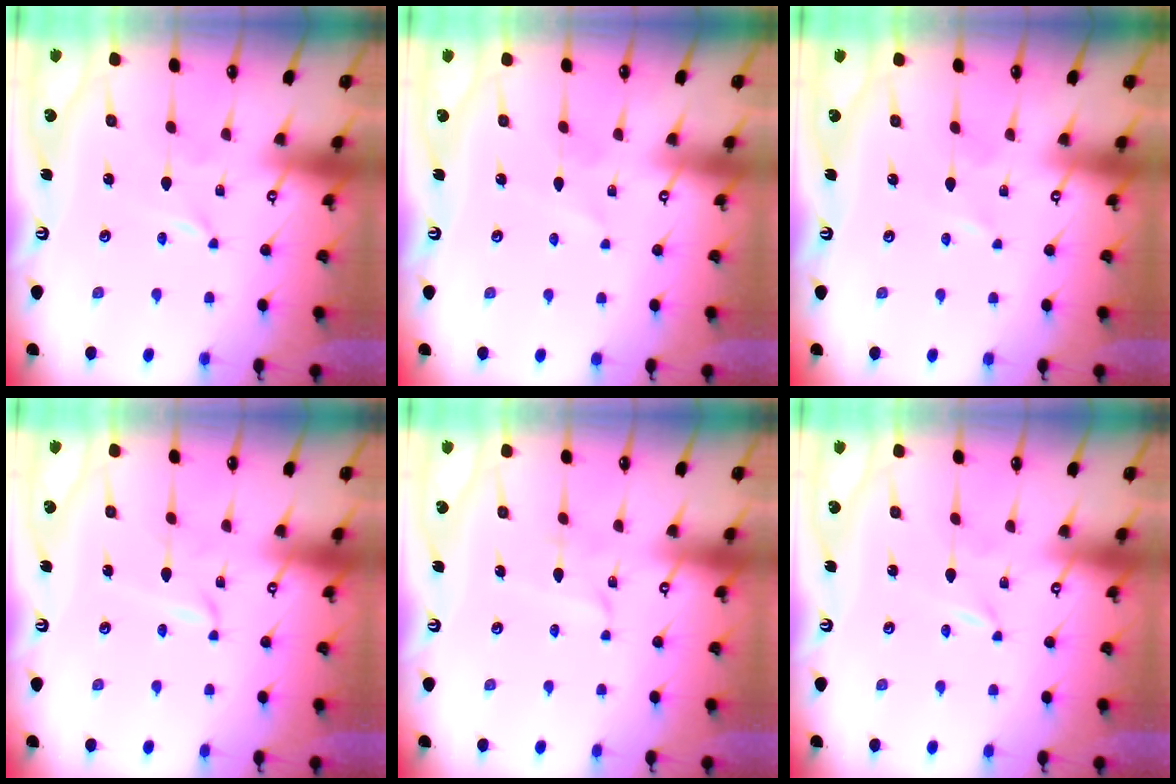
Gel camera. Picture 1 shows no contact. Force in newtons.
{"total": 2.6, "press": 2.6, "slide": 0.3}
{"total": 0.6, "press": 0.6, "slide": 0.1}
{"total": 1.8, "press": 1.8, "slide": 0.2}
{"total": 3.6, "press": 3.6, "slide": 0.4}
{"total": 0.6, "press": 0.6, "slide": 0.1}